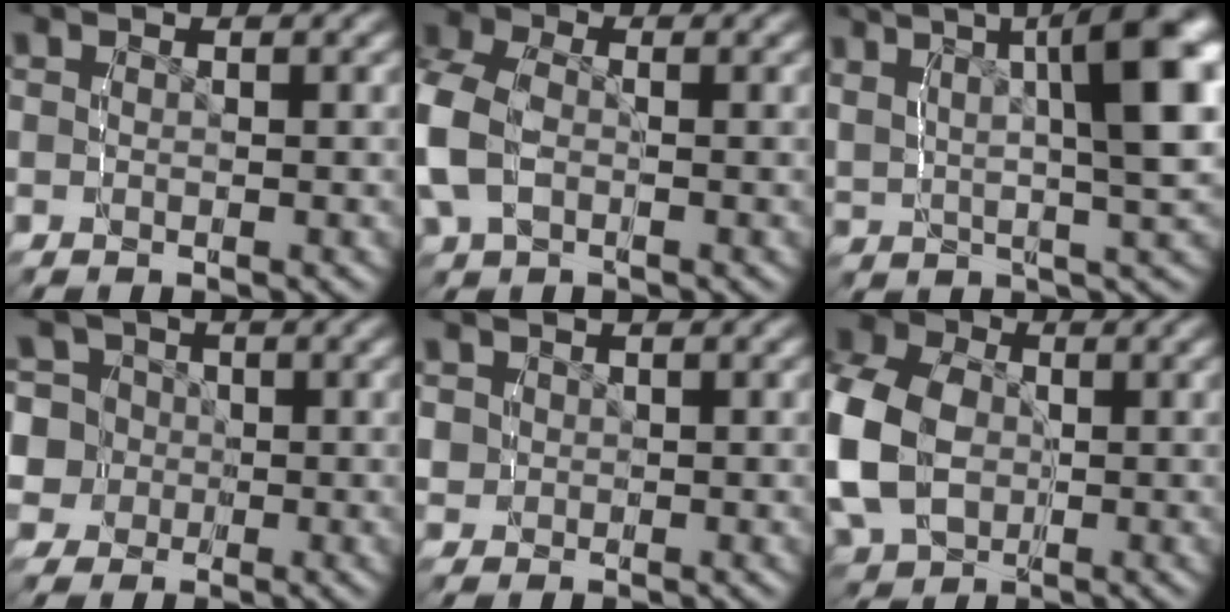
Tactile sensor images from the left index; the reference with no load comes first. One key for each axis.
{"total": 5.2, "fx": -0.3, "fy": 4.2, "fz": 3.0, "tx": -0.102, "ty": -0.017, "tz": 0.004}
{"total": 13.9, "fx": 5.6, "fy": 6.6, "fz": 10.8, "tx": -0.140, "ty": 0.026, "tz": 0.079}
{"total": 10.6, "fx": -1.1, "fy": 10.1, "fz": 3.2, "tx": -0.097, "ty": -0.047, "tz": -0.017}
{"total": 2.4, "fx": 0.2, "fy": 2.3, "fz": 0.6, "tx": -0.023, "ty": -0.011, "tz": 0.014}
{"total": 9.0, "fx": 0.1, "fy": 7.4, "fz": 5.2, "tx": -0.133, "ty": -0.024, "tz": 0.012}